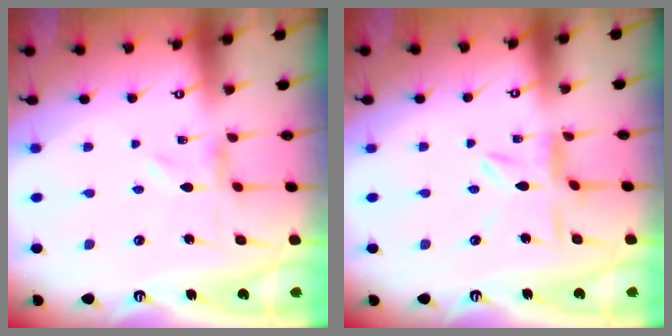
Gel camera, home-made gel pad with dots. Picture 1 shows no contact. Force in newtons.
{"total": 4.7, "press": 4.7, "slide": 0.4}